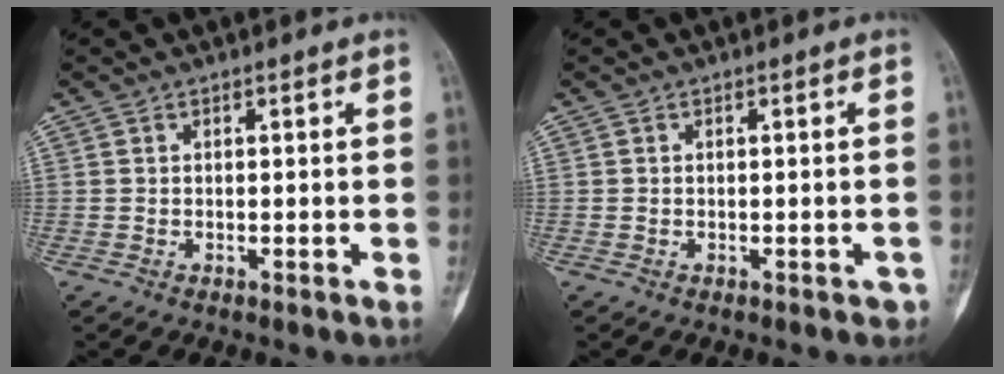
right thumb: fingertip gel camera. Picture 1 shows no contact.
{"total": 1.1, "force": [-0.5, 0.7, 0.6], "torque": [0.000, 0.009, -0.003]}